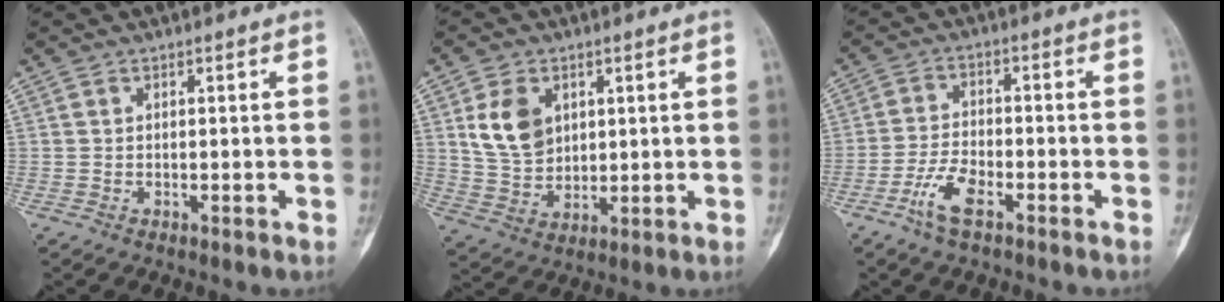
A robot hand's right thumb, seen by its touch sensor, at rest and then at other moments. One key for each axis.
{"total": 8.9, "fx": 3.0, "fy": 6.4, "fz": 5.4, "tx": -0.080, "ty": -0.015, "tz": 0.067}
{"total": 6.4, "fx": -3.8, "fy": 2.3, "fz": 4.7, "tx": -0.100, "ty": 0.017, "tz": -0.073}